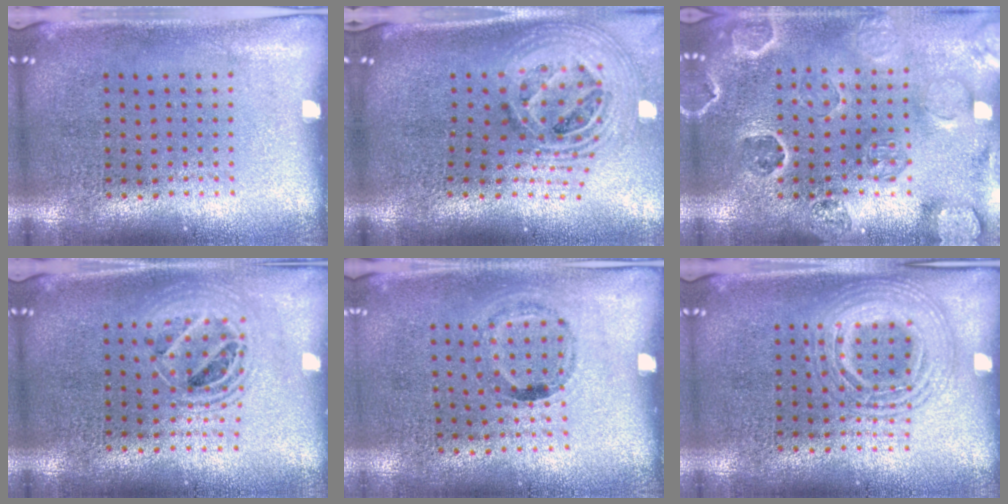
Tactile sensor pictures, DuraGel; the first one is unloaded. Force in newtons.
{"total": 2.4, "press": 1.8, "slide": 1.6}
{"total": 2.6, "press": 2.5, "slide": 0.8}
{"total": 1.6, "press": 1.4, "slide": 0.7}
{"total": 1.1, "press": 0.7, "slide": 0.9}
{"total": 2.6, "press": 2.6, "slide": 0.2}